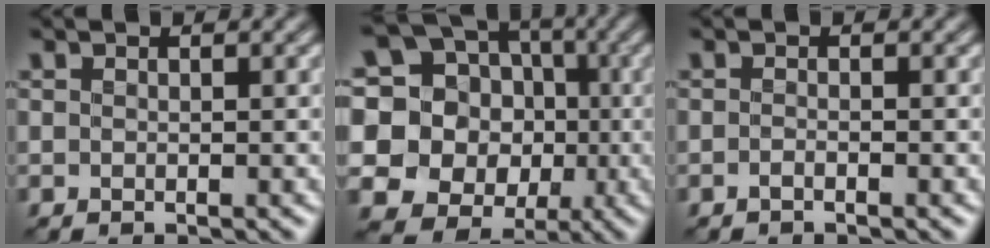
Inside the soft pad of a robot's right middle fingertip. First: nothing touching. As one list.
[{"total": 16.3, "force": [2.1, 15.4, 5.2], "torque": [-0.168, 0.041, 0.011]}, {"total": 0.7, "force": [-0.5, 0.2, 0.5], "torque": [-0.009, -0.001, -0.010]}]